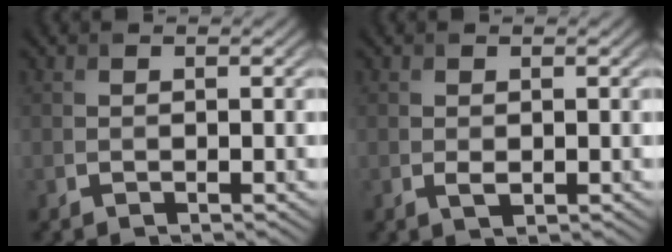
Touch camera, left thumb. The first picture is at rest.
{"total": 1.0, "force": [-0.1, 0.6, 0.8], "torque": [-0.017, -0.004, 0.001]}